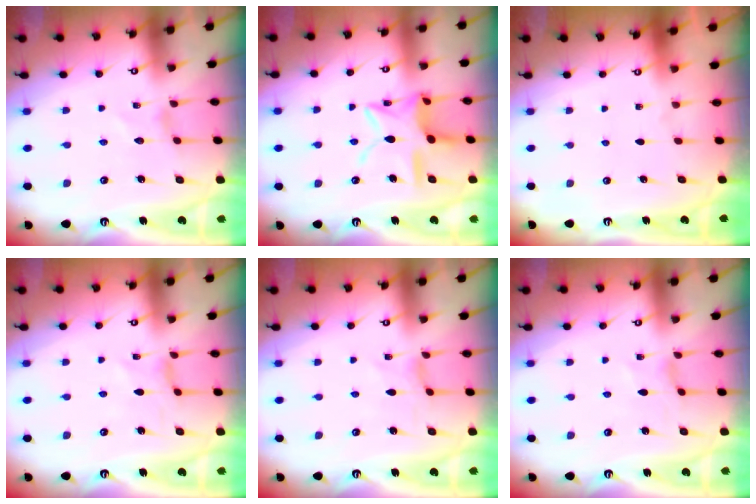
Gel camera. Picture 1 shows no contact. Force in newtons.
{"total": 13.6, "press": 13.6, "slide": 1.0}
{"total": 0.0}
{"total": 0.0}
{"total": 0.0}
{"total": 0.6, "press": 0.5, "slide": 0.2}